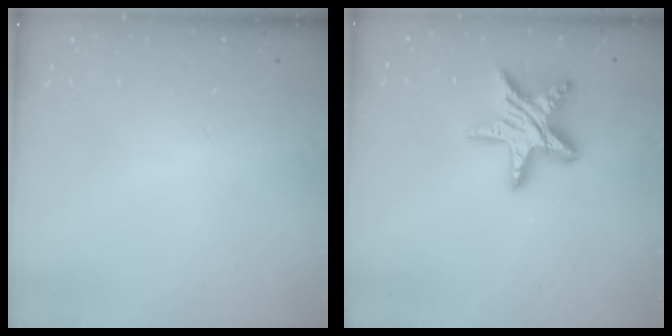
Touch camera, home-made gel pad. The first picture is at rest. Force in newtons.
{"total": 15.4, "press": 15.4, "slide": 0.8}